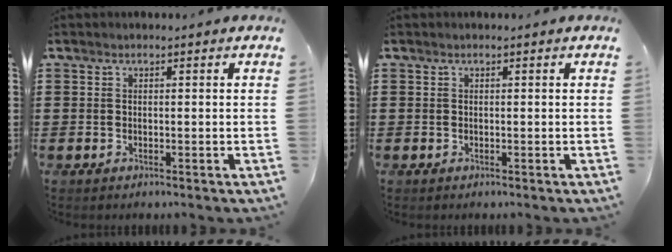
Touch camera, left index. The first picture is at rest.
{"total": 0.0}